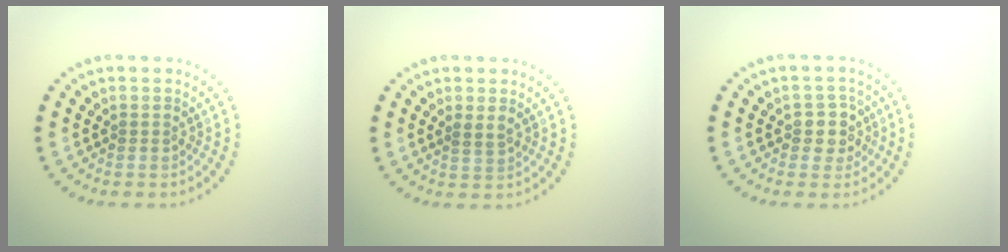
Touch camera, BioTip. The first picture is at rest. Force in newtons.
{"total": 1.2, "press": 1.0, "slide": 0.5}
{"total": 2.4, "press": 2.1, "slide": 1.1}